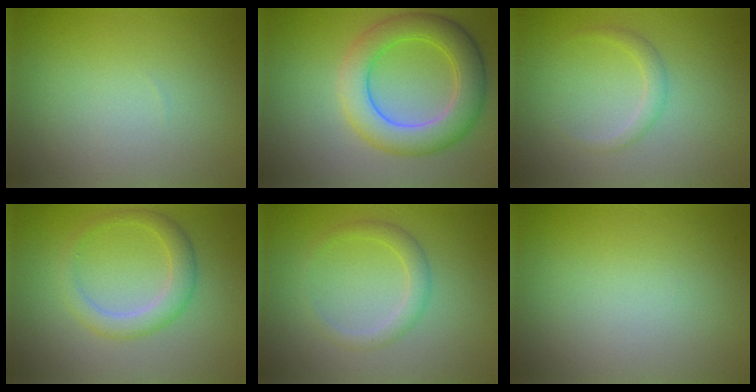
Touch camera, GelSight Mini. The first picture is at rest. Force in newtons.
{"total": 6.2, "press": 6.2, "slide": 0.2}
{"total": 1.3, "press": 1.3, "slide": 0.0}
{"total": 2.8, "press": 2.8, "slide": 0.1}
{"total": 1.9, "press": 1.9, "slide": 0.2}
{"total": 0.0}